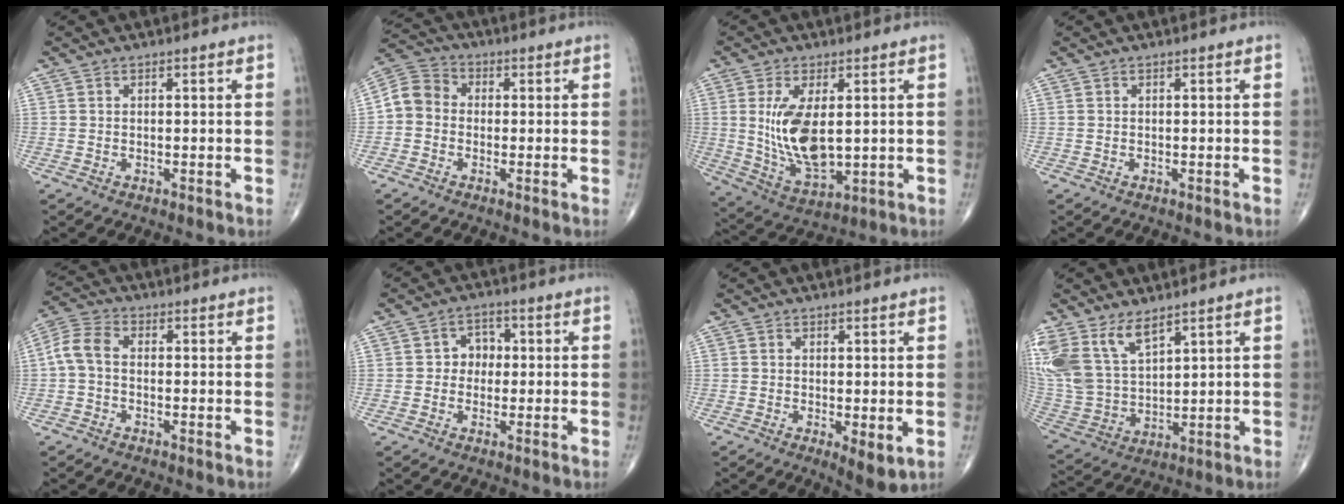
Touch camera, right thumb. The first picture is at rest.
{"total": 6.6, "force": [-0.7, 5.7, 3.2], "torque": [-0.049, 0.023, -0.031]}
{"total": 12.6, "force": [1.5, 6.0, 11.0], "torque": [-0.202, -0.022, 0.045]}
{"total": 0.0}
{"total": 5.5, "force": [-0.4, 3.5, 4.2], "torque": [-0.088, 0.017, -0.020]}
{"total": 4.3, "force": [0.1, 3.7, 2.1], "torque": [-0.002, 0.011, -0.007]}
{"total": 4.3, "force": [-0.8, 1.5, 4.0], "torque": [-0.057, -0.014, -0.010]}
{"total": 14.1, "force": [8.7, 7.0, 8.6], "torque": [-0.180, -0.031, 0.191]}